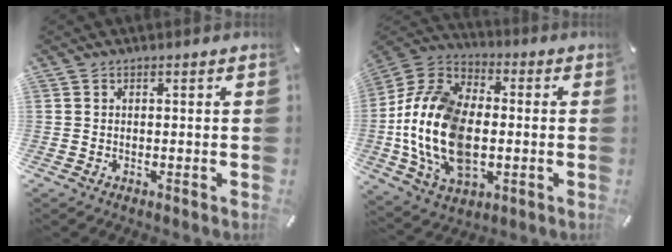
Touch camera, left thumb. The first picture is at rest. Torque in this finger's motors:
{"motor_torque": [1.44, 2.87, 2.77, 0.00, 0.84]}